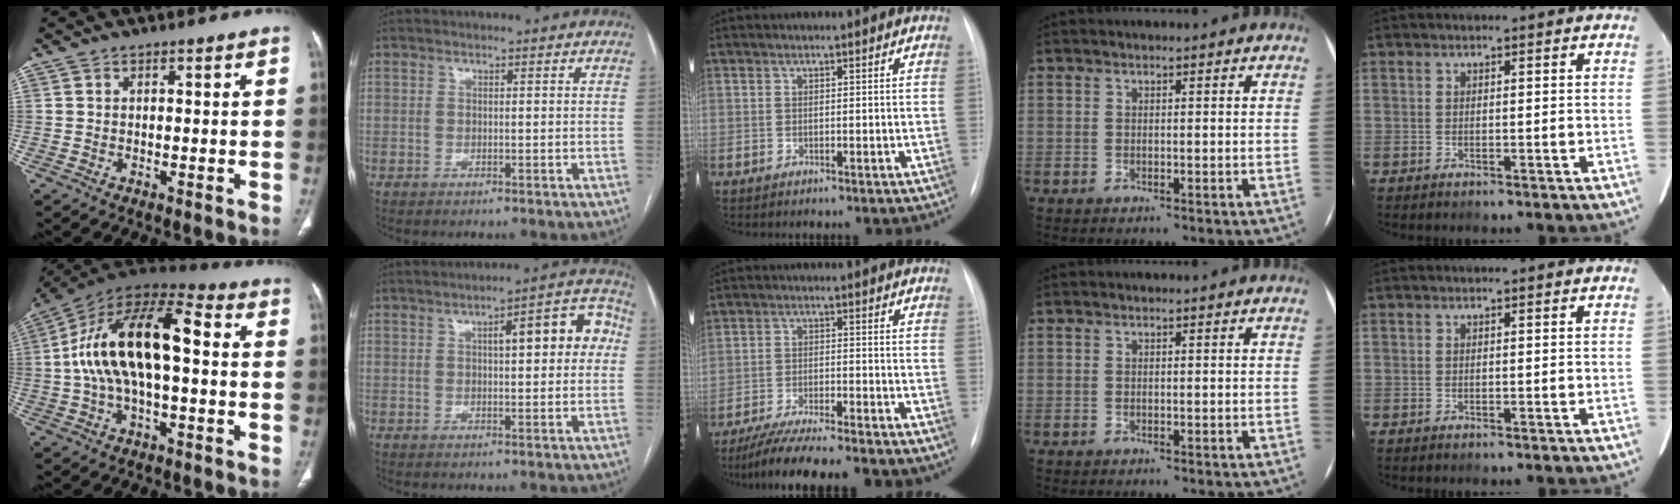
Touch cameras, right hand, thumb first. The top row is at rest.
{"thumb": {"total": 19.5, "force": [0.7, 9.0, 17.2], "torque": [-0.314, 0.050, 0.004]}, "index": {"total": 9.2, "force": [1.8, 2.7, 8.6], "torque": [-0.104, 0.031, 0.018]}, "middle": {"total": 10.6, "force": [-8.8, 0.6, 5.8], "torque": [-0.094, -0.022, -0.140]}}